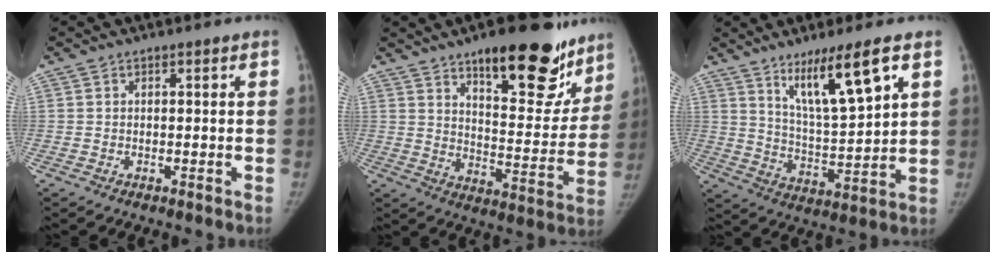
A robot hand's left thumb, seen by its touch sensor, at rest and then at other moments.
{"total": 22.5, "force": [14.7, 8.4, 14.8], "torque": [-0.144, -0.081, 0.209]}
{"total": 13.0, "force": [7.2, 2.2, 10.6], "torque": [-0.176, -0.051, 0.137]}